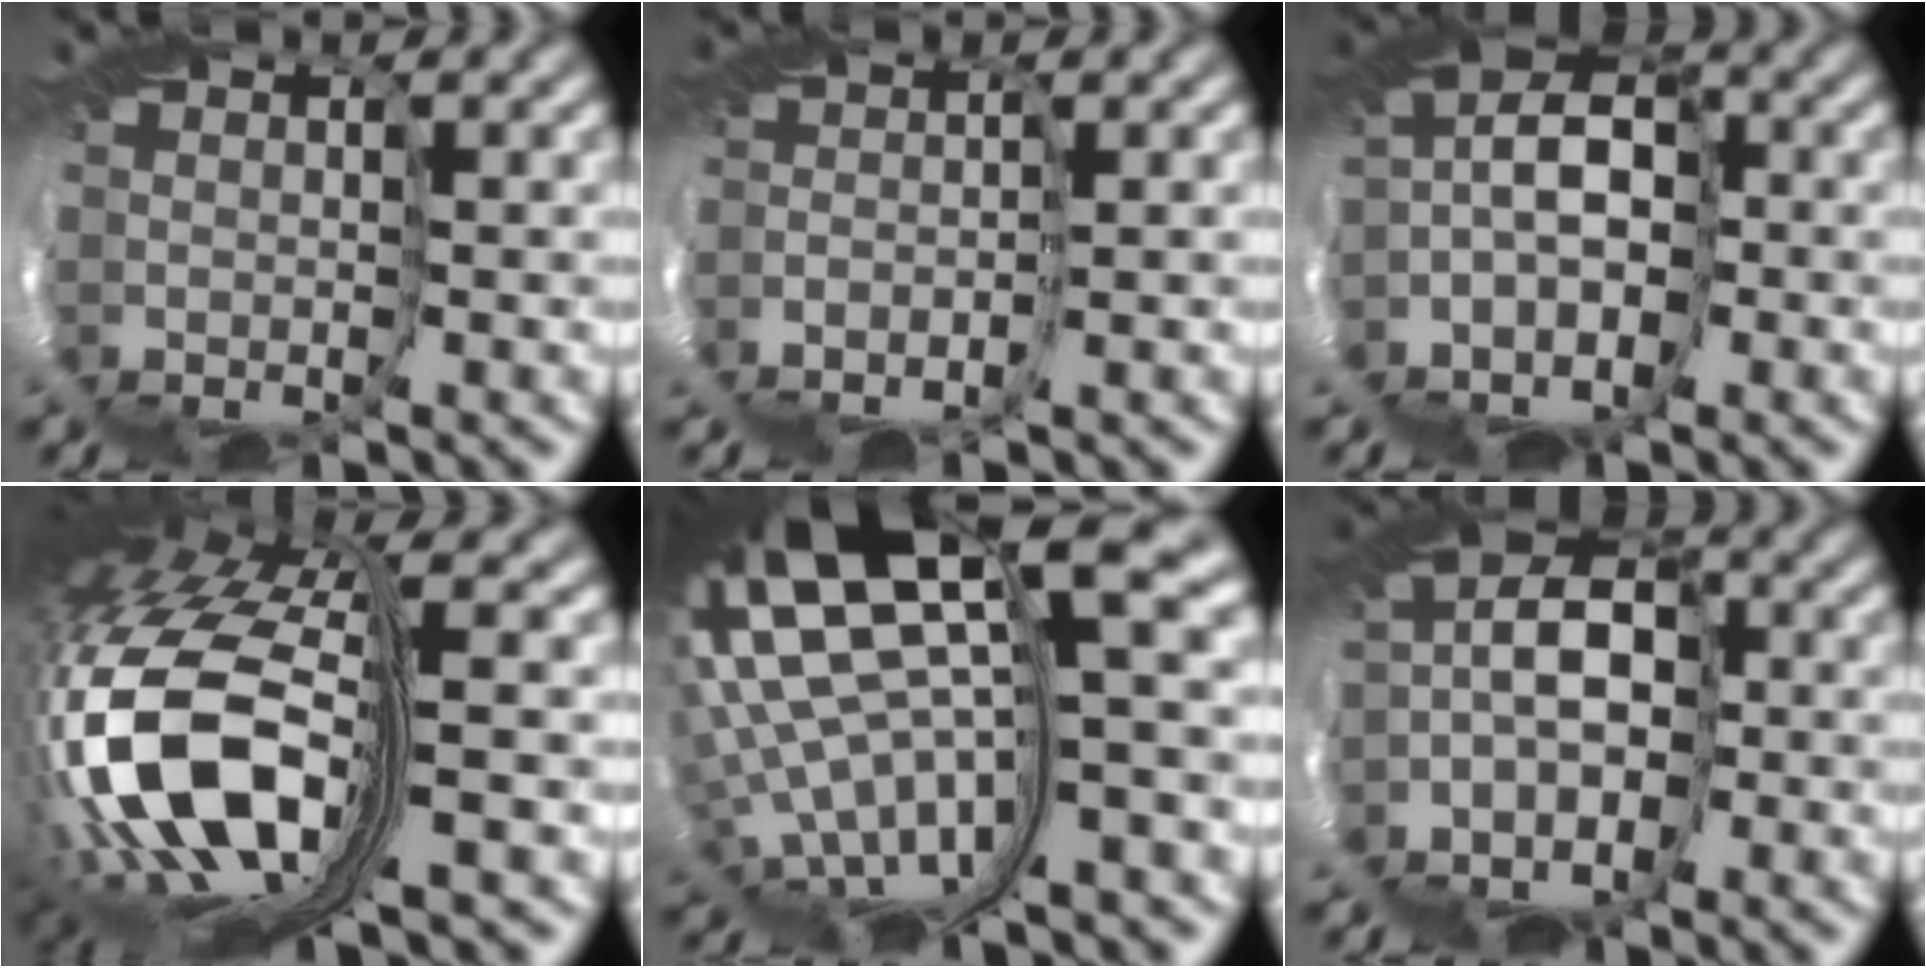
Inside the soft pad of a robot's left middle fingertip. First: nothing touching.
{"total": 3.3, "force": [-3.0, -1.4, 0.1], "torque": [-0.035, 0.007, -0.047]}
{"total": 4.7, "force": [-2.1, 2.5, 3.3], "torque": [-0.070, 0.024, -0.049]}
{"total": 12.1, "force": [-3.6, 4.5, 10.7], "torque": [-0.292, -0.012, -0.056]}
{"total": 13.4, "force": [3.3, 2.2, 12.8], "torque": [-0.263, -0.031, 0.099]}
{"total": 5.0, "force": [-2.0, 2.8, 3.6], "torque": [-0.074, 0.025, -0.051]}